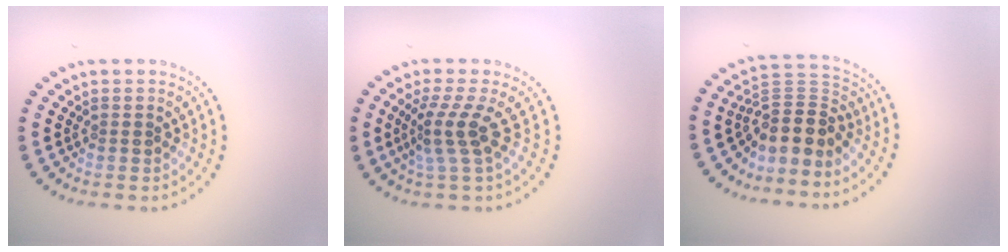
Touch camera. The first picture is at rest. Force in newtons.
{"total": 2.9, "press": 2.0, "slide": 2.1}
{"total": 4.0, "press": 3.0, "slide": 2.7}